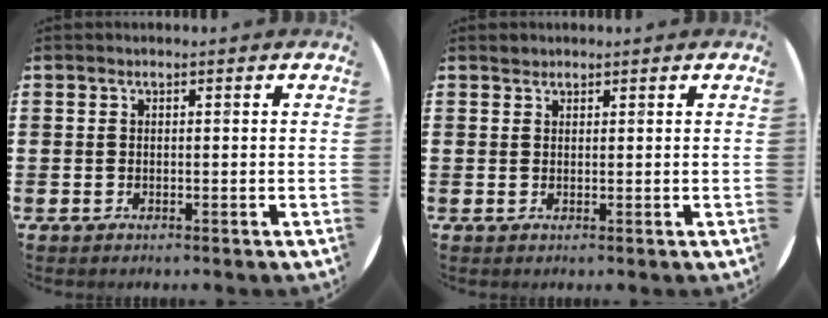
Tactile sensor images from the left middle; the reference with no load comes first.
{"total": 0.8, "force": [0.7, 0.3, -0.1], "torque": [0.001, 0.002, 0.015]}